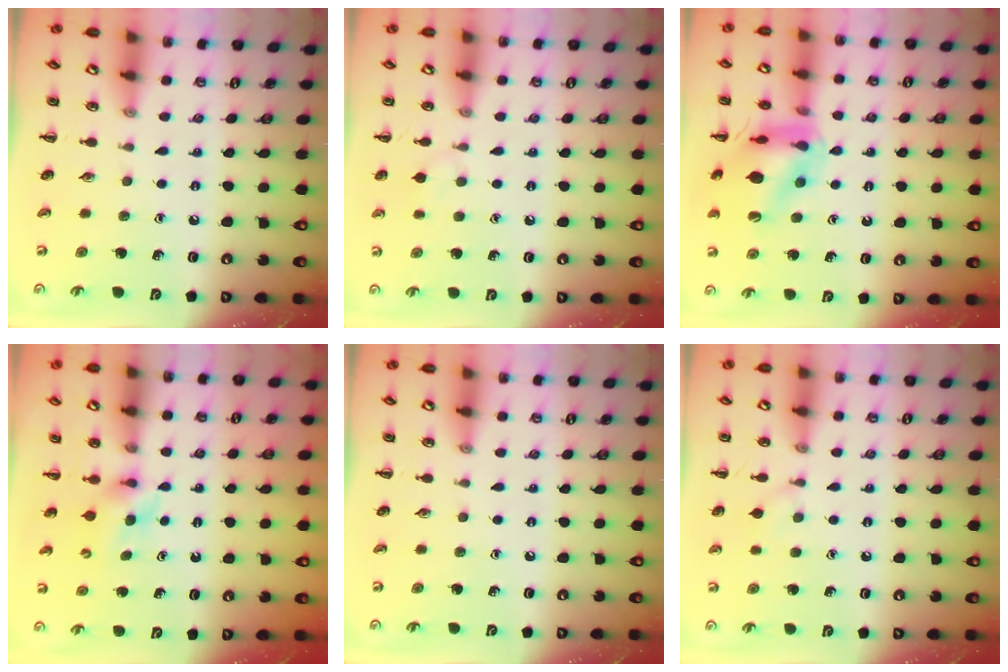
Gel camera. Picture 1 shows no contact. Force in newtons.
{"total": 5.6, "press": 5.4, "slide": 1.7}
{"total": 15.1, "press": 15.1, "slide": 1.5}
{"total": 4.3, "press": 4.0, "slide": 1.5}
{"total": 0.0}
{"total": 6.1, "press": 5.8, "slide": 1.7}